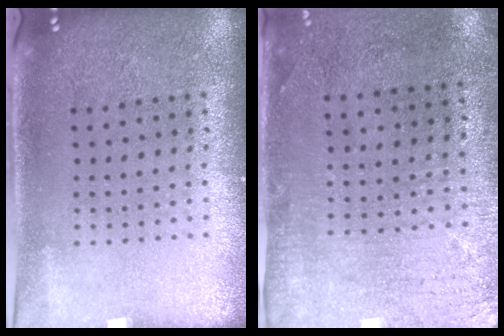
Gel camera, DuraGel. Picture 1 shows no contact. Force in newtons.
{"total": 2.9, "press": 2.4, "slide": 1.7}